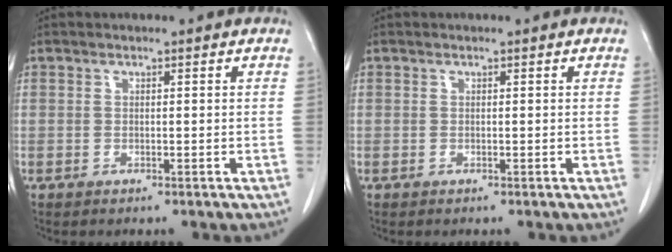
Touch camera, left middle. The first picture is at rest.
{"total": 0.0}